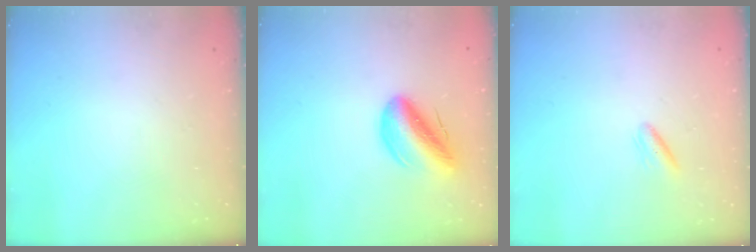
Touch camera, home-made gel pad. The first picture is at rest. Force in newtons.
{"total": 12.1, "press": 11.6, "slide": 3.4}
{"total": 2.9, "press": 2.8, "slide": 1.0}